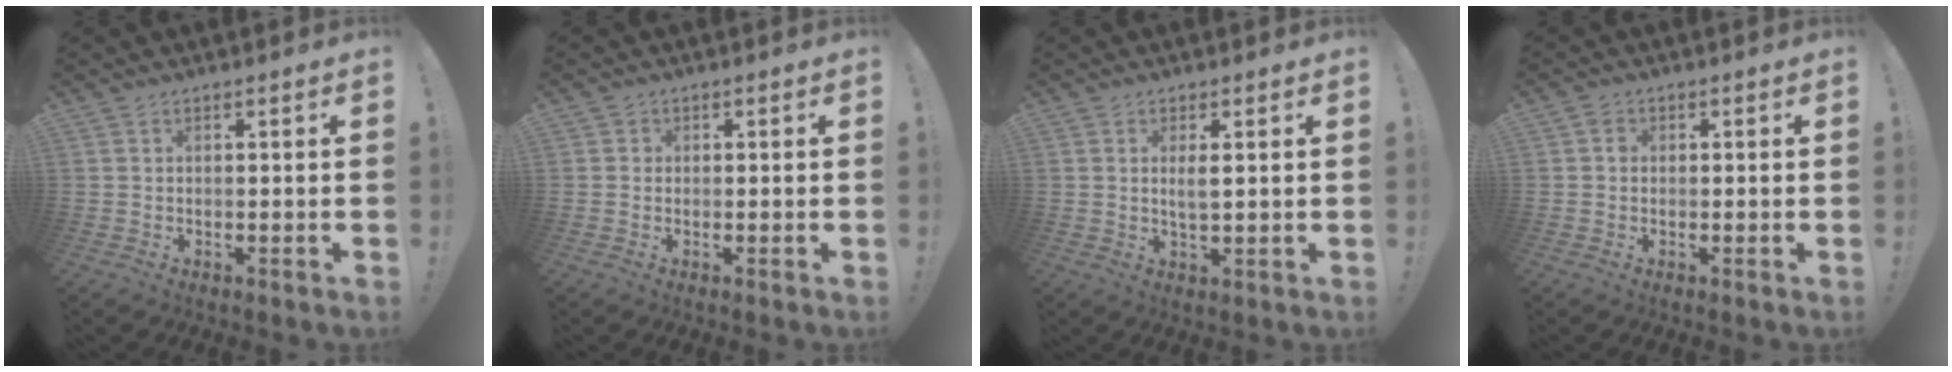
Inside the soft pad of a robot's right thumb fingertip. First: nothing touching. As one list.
[{"total": 1.1, "force": [0.0, 1.1, 0.2], "torque": [-0.001, 0.003, 0.000]}, {"total": 3.2, "force": [0.9, 0.8, 2.9], "torque": [-0.044, -0.010, 0.013]}, {"total": 1.8, "force": [-0.2, 1.6, 0.9], "torque": [-0.022, 0.008, -0.003]}]